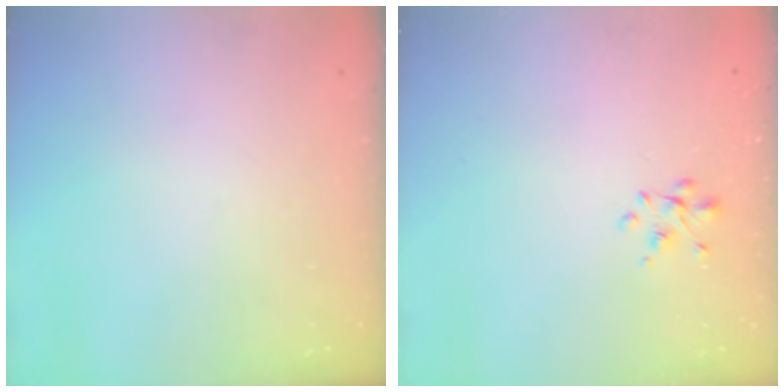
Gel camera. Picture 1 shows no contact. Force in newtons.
{"total": 2.2, "press": 2.1, "slide": 0.7}